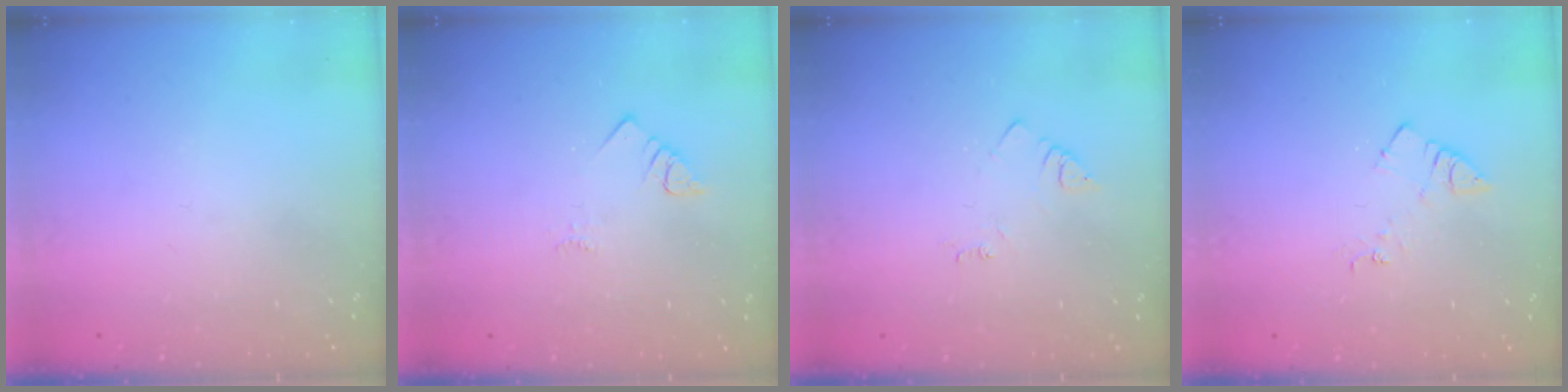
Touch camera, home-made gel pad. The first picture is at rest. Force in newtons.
{"total": 2.0, "press": 2.0, "slide": 0.4}
{"total": 2.7, "press": 2.7, "slide": 0.4}
{"total": 6.2, "press": 6.2, "slide": 0.6}